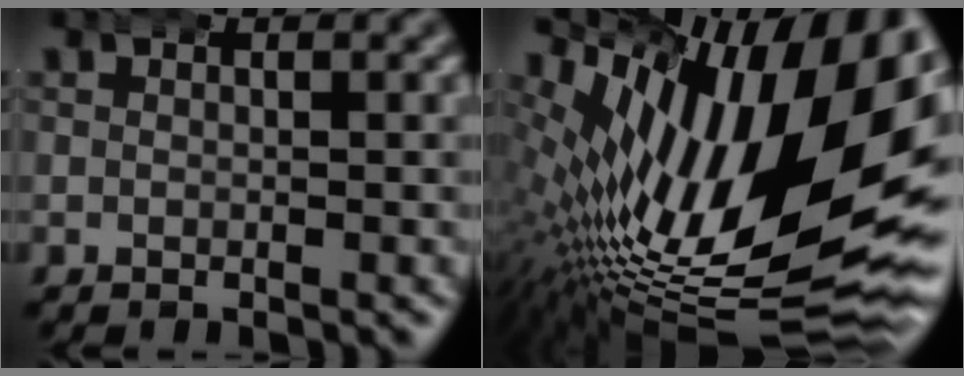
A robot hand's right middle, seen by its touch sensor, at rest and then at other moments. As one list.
[{"total": 20.3, "force": [-0.6, 8.9, 18.2], "torque": [-0.271, -0.004, 0.011]}]